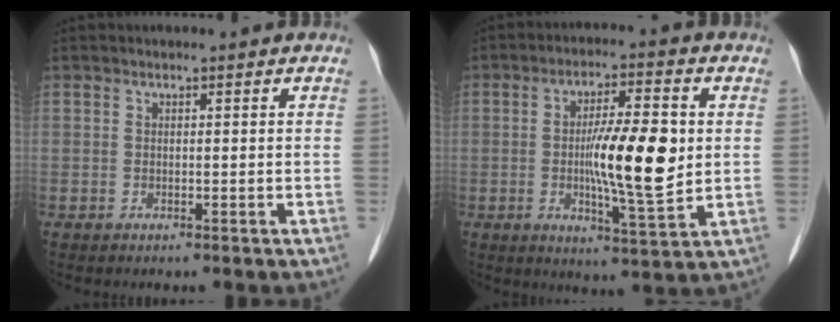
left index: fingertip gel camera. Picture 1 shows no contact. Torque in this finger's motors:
{"motor_torque": [1.22, 0.92, 0.47, 0.10]}